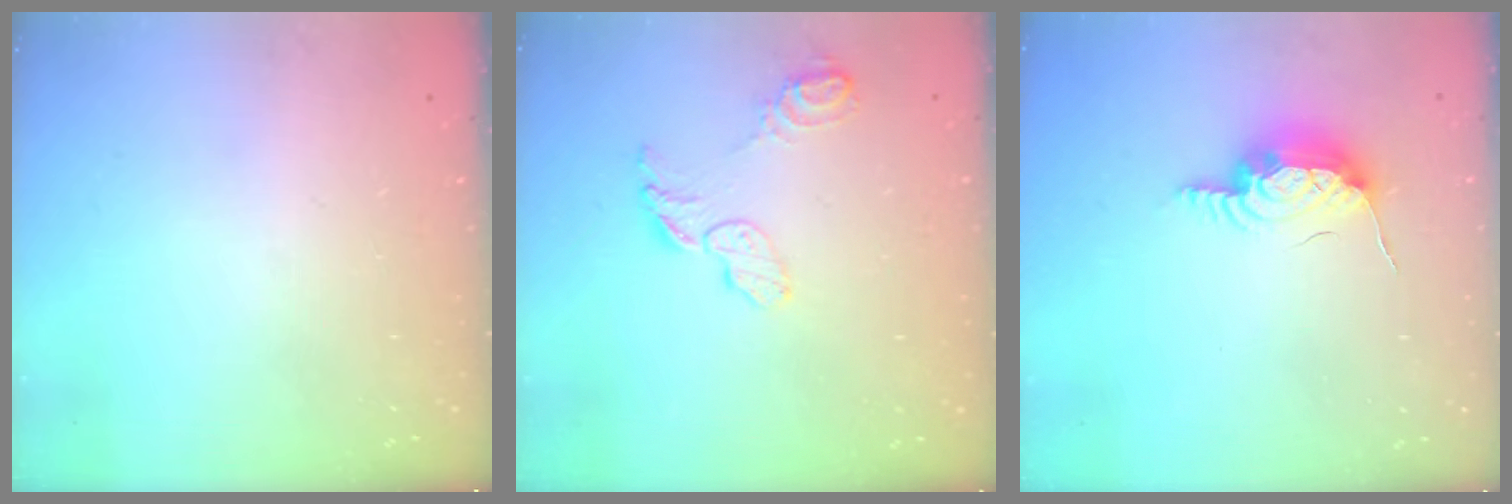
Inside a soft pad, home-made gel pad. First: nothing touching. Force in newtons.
{"total": 8.8, "press": 8.7, "slide": 0.7}
{"total": 11.1, "press": 10.8, "slide": 2.5}